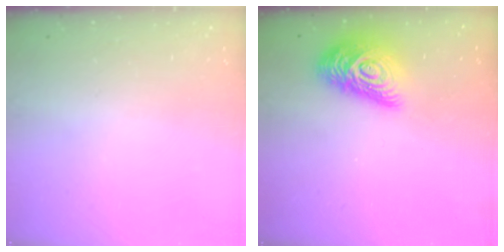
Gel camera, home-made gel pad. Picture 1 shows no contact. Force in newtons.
{"total": 15.1, "press": 15.0, "slide": 1.0}